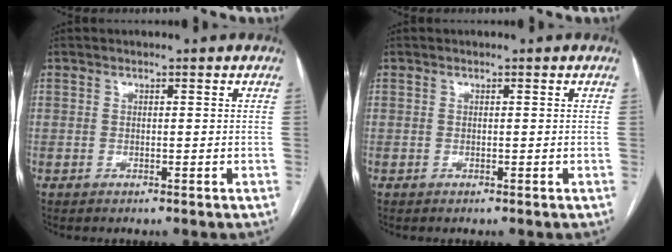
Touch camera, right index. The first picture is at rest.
{"total": 0.0}